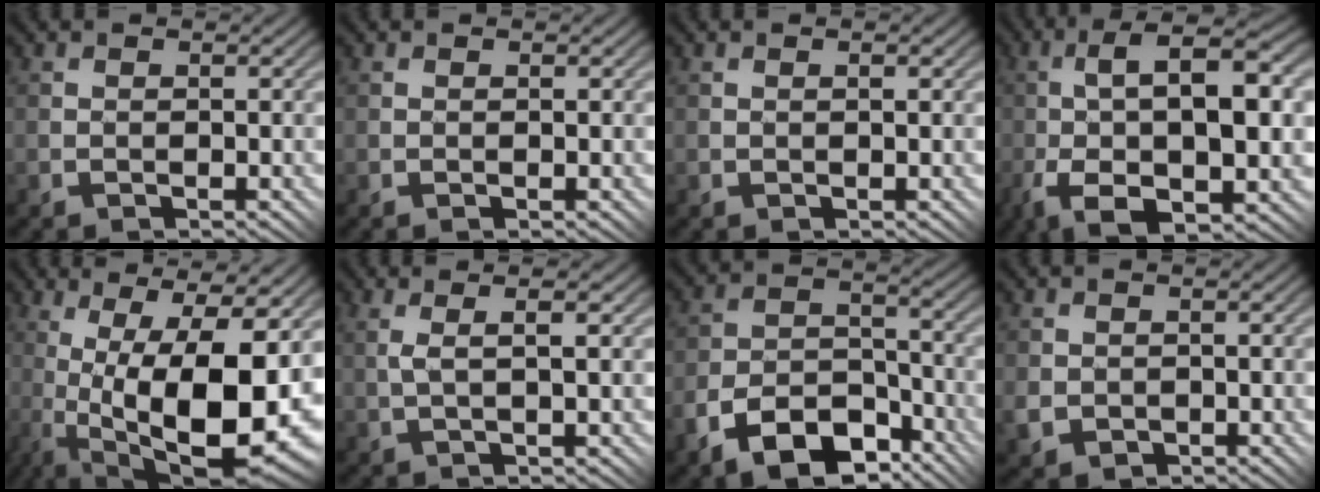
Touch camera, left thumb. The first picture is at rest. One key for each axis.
{"total": 0.0}
{"total": 0.9, "fx": 0.5, "fy": 0.1, "fz": 0.7, "tx": -0.011, "ty": 0.005, "tz": 0.015}
{"total": 13.9, "fx": -1.3, "fy": 5.7, "fz": 12.6, "tx": -0.233, "ty": 0.002, "tz": -0.018}
{"total": 15.3, "fx": -2.3, "fy": 4.9, "fz": 14.3, "tx": -0.235, "ty": -0.008, "tz": -0.031}
{"total": 3.1, "fx": 1.3, "fy": 0.1, "fz": 2.8, "tx": -0.054, "ty": 0.003, "tz": 0.025}
{"total": 9.6, "fx": -6.5, "fy": 4.7, "fz": 5.4, "tx": -0.102, "ty": -0.001, "tz": -0.123}
{"total": 2.5, "fx": -0.6, "fy": 2.2, "fz": 0.9, "tx": -0.027, "ty": -0.012, "tz": -0.009}